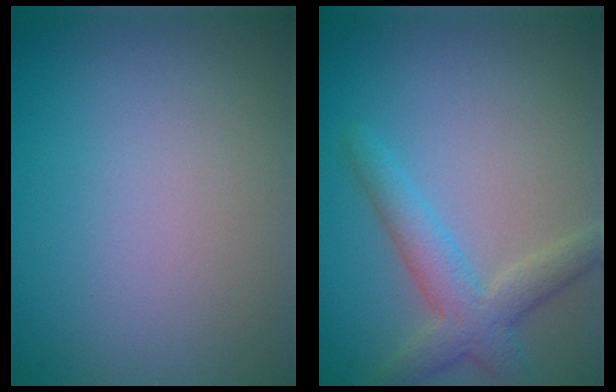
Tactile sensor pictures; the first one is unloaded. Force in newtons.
{"total": 3.7, "press": 3.7, "slide": 0.1}